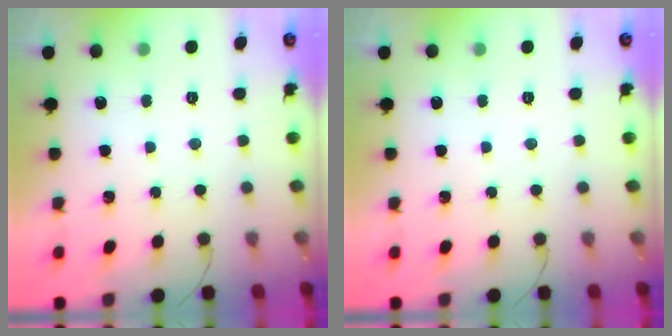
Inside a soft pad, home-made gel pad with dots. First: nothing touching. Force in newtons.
{"total": 0.0}